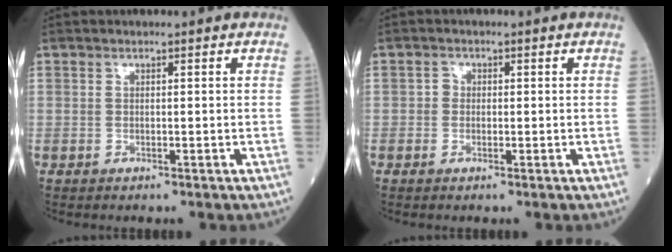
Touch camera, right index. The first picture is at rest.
{"total": 1.1, "force": [0.0, 1.0, 0.4], "torque": [-0.003, 0.003, -0.004]}